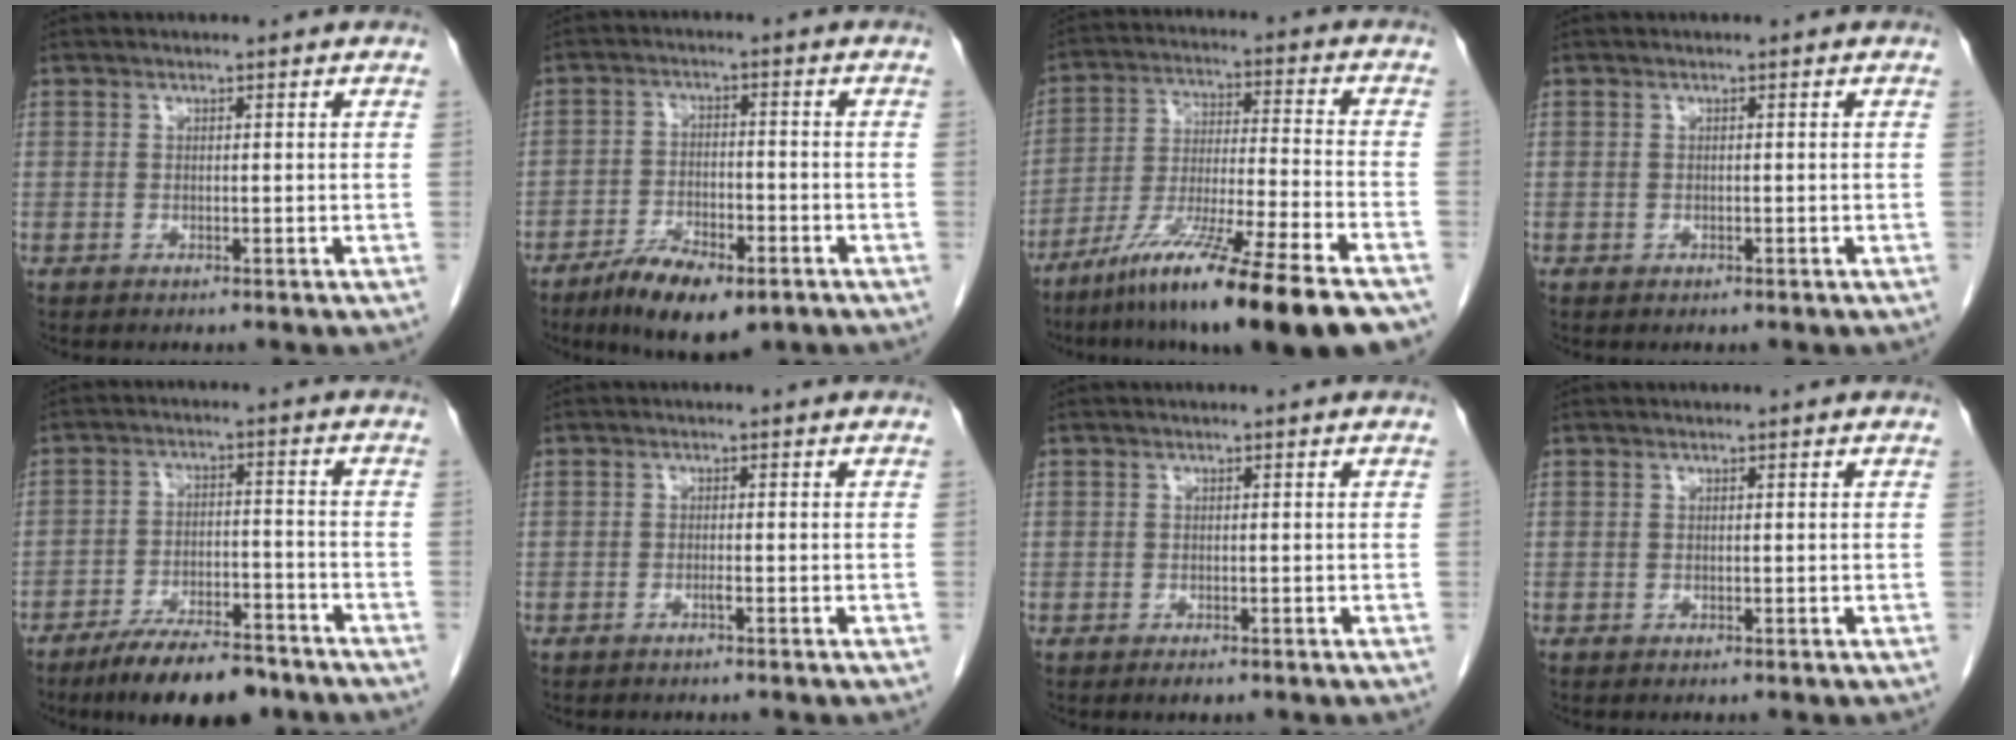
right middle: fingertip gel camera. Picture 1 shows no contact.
{"total": 9.6, "force": [-6.2, 3.1, 6.7], "torque": [-0.116, -0.012, -0.099]}
{"total": 19.8, "force": [-14.1, -0.4, 13.9], "torque": [-0.217, -0.048, -0.239]}
{"total": 0.0}
{"total": 11.8, "force": [-9.3, 3.0, 6.5], "torque": [-0.100, -0.006, -0.152]}
{"total": 0.8, "force": [-0.5, -0.1, 0.6], "torque": [-0.013, 0.001, -0.010]}
{"total": 1.1, "force": [-0.7, 0.5, 0.6], "torque": [-0.013, -0.002, -0.007]}
{"total": 0.0}